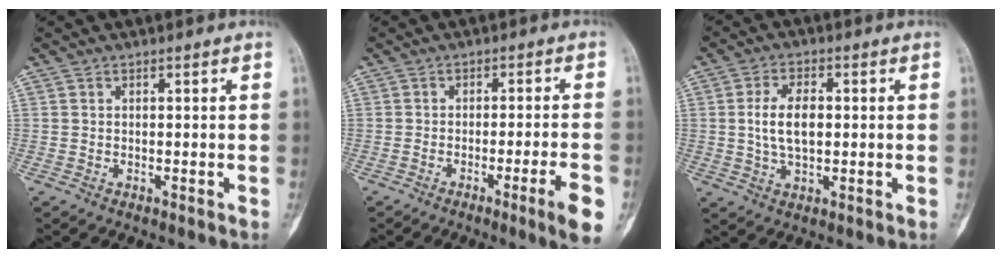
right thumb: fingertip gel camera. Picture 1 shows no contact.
{"total": 7.7, "force": [-3.4, 0.0, 6.9], "torque": [-0.098, 0.004, -0.046]}
{"total": 7.4, "force": [0.5, 4.0, 6.2], "torque": [-0.116, 0.004, 0.009]}